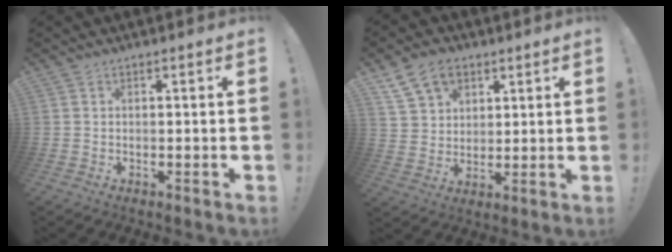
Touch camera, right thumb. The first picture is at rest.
{"total": 11.9, "force": [6.6, 8.7, 4.7], "torque": [-0.069, -0.029, 0.130]}